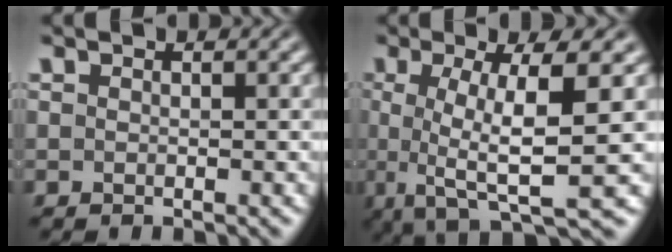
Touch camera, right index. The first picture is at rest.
{"total": 8.3, "force": [-1.7, 2.2, 7.8], "torque": [-0.141, -0.035, -0.001]}